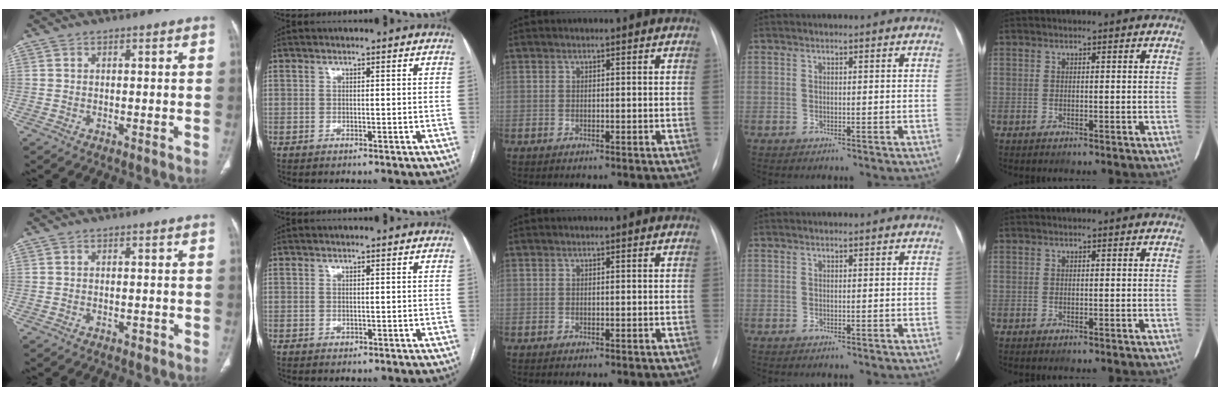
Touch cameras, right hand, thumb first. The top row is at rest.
{"thumb": {"total": 1.0, "force": [-0.6, 0.6, 0.4], "torque": [-0.008, 0.002, -0.010]}}